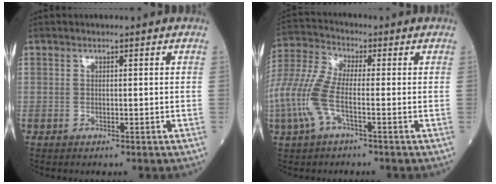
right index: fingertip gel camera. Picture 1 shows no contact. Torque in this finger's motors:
{"motor_torque": [1.48, -0.66, 0.82, 0.21]}